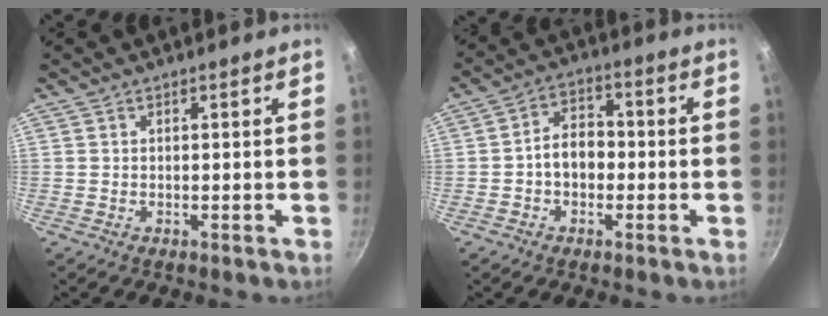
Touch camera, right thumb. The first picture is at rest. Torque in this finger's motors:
{"motor_torque": [-0.44, 0.63, 0.05, 0.28, 0.04]}